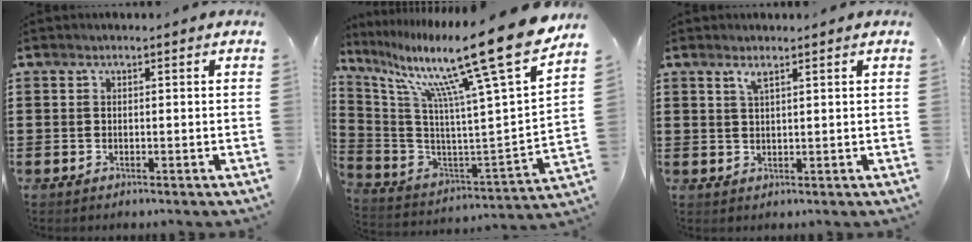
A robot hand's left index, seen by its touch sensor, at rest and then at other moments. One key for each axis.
{"total": 18.1, "fx": 12.8, "fy": 0.0, "fz": 12.8, "tx": -0.243, "ty": -0.099, "tz": 0.191}
{"total": 1.9, "fx": 1.3, "fy": 0.2, "fz": 1.4, "tx": -0.030, "ty": 0.001, "tz": 0.022}